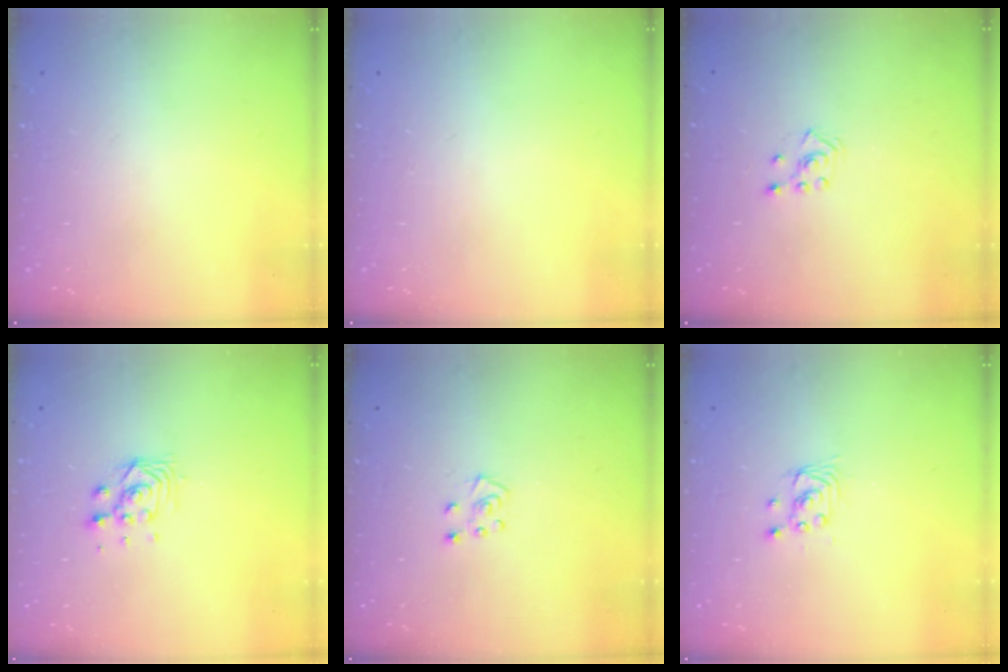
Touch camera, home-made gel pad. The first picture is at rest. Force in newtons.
{"total": 0.0}
{"total": 2.8, "press": 2.7, "slide": 0.5}
{"total": 3.9, "press": 3.8, "slide": 0.8}
{"total": 4.6, "press": 4.6, "slide": 0.5}
{"total": 2.8, "press": 2.8, "slide": 0.1}